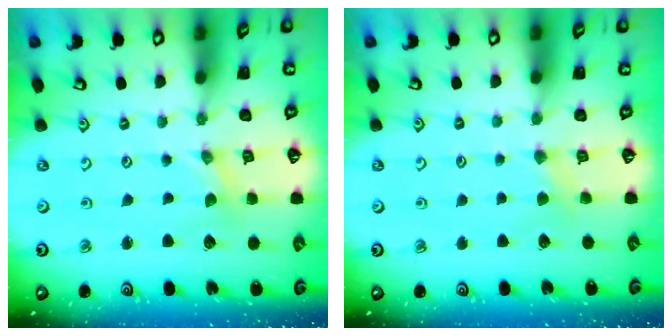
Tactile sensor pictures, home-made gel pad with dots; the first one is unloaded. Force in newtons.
{"total": 2.7, "press": 2.6, "slide": 0.4}